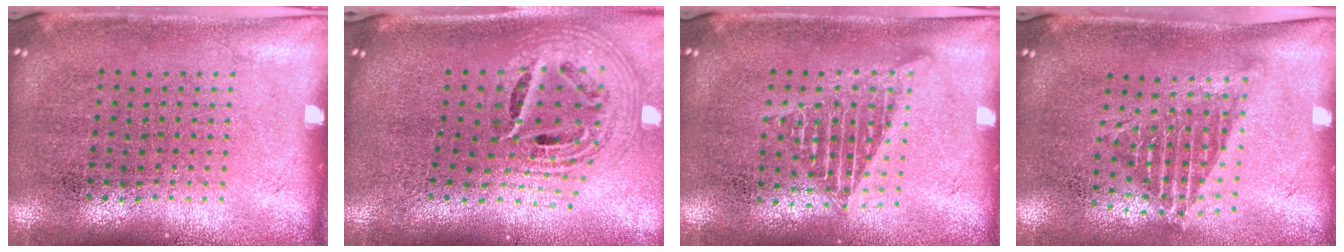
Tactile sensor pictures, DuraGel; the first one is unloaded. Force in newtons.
{"total": 2.7, "press": 1.8, "slide": 1.9}
{"total": 1.3, "press": 1.2, "slide": 0.6}
{"total": 1.3, "press": 1.0, "slide": 0.9}